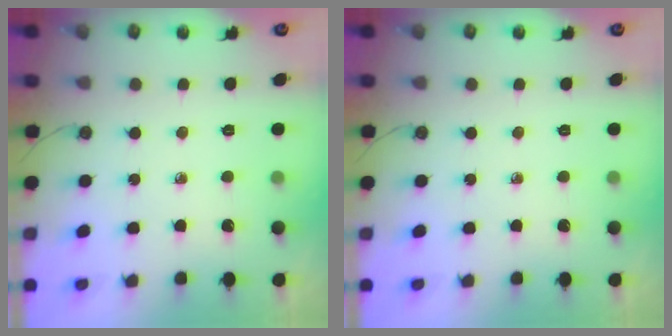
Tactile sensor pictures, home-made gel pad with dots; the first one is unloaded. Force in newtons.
{"total": 0.0}